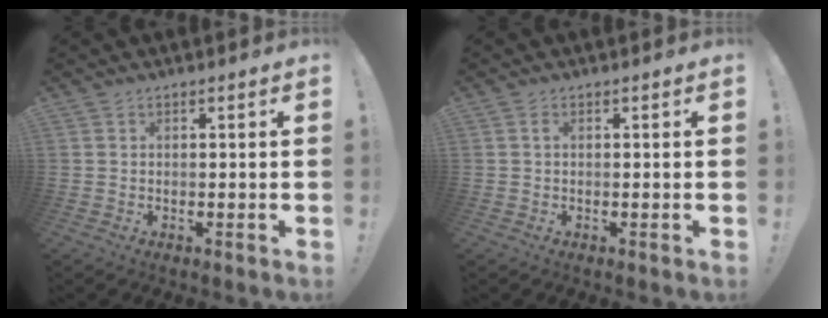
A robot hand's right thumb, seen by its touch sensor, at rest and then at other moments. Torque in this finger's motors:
{"motor_torque": [0.04, 0.16, 0.01, 0.00, 0.07]}